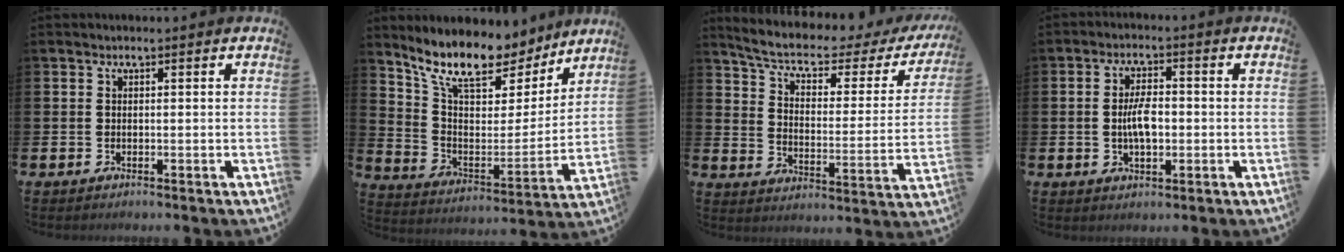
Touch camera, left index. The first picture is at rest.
{"total": 12.6, "force": [10.7, 4.6, 4.8], "torque": [-0.135, -0.068, 0.191]}
{"total": 6.2, "force": [4.9, 2.0, 3.2], "torque": [-0.094, -0.033, 0.077]}
{"total": 4.5, "force": [-0.2, 2.1, 4.0], "torque": [-0.067, 0.002, -0.006]}